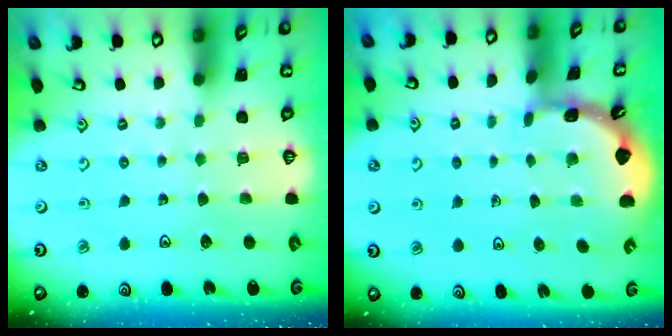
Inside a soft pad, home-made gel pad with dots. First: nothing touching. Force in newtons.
{"total": 1.7, "press": 1.7, "slide": 0.1}